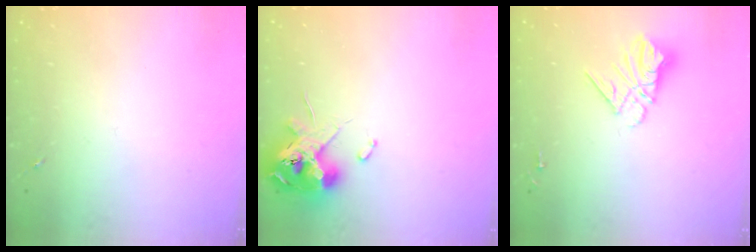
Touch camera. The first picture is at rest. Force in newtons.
{"total": 11.9, "press": 11.8, "slide": 1.5}
{"total": 10.7, "press": 10.7, "slide": 1.0}